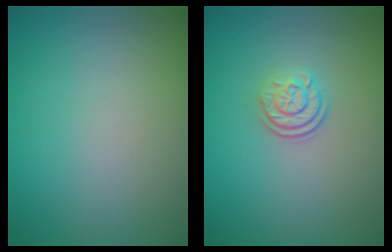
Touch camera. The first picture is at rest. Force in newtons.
{"total": 2.4, "press": 1.8, "slide": 1.6}